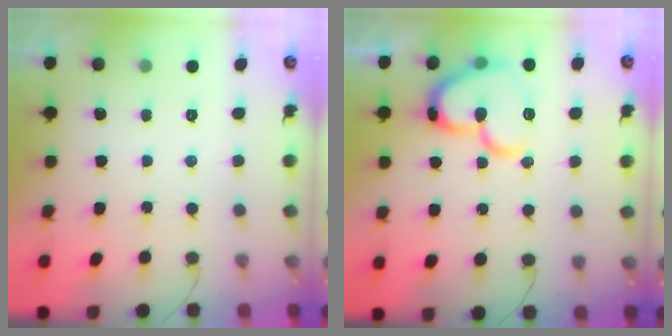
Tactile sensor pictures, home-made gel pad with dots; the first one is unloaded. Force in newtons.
{"total": 17.6, "press": 17.5, "slide": 2.2}